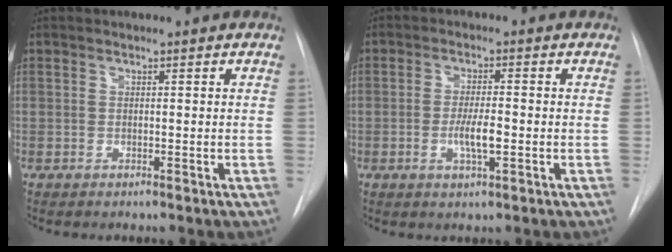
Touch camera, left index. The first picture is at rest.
{"total": 4.2, "force": [-0.9, 0.8, 4.0], "torque": [-0.077, -0.003, -0.016]}